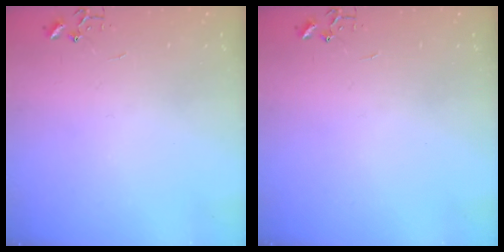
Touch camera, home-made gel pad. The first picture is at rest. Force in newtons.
{"total": 0.0}